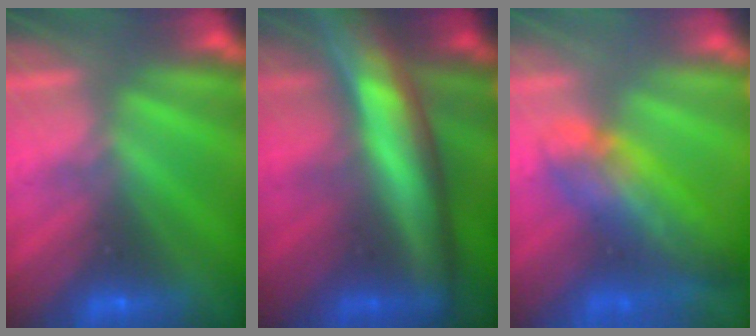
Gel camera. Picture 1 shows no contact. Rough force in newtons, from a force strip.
{"total": 8.8}
{"total": 9.4}